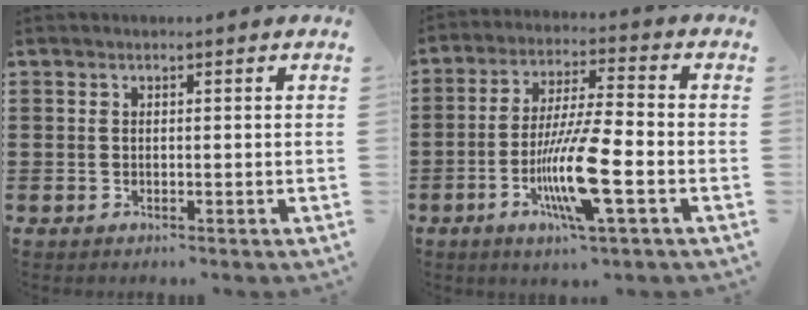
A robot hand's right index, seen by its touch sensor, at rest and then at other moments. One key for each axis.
{"total": 12.0, "fx": -4.0, "fy": 1.8, "fz": 11.2, "tx": -0.228, "ty": -0.015, "tz": -0.079}